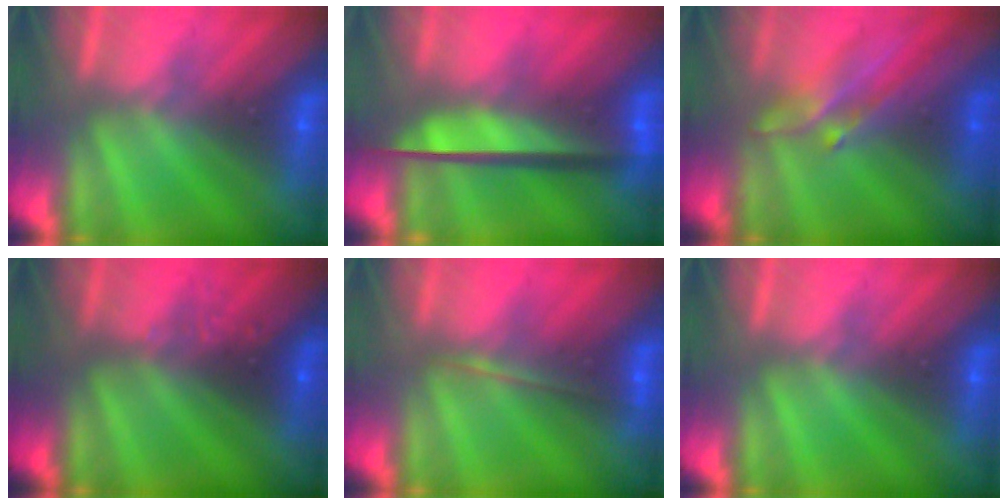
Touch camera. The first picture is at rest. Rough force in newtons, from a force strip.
{"total": 8.8}
{"total": 2.9}
{"total": 2.4}
{"total": 1.8}
{"total": 0.0}